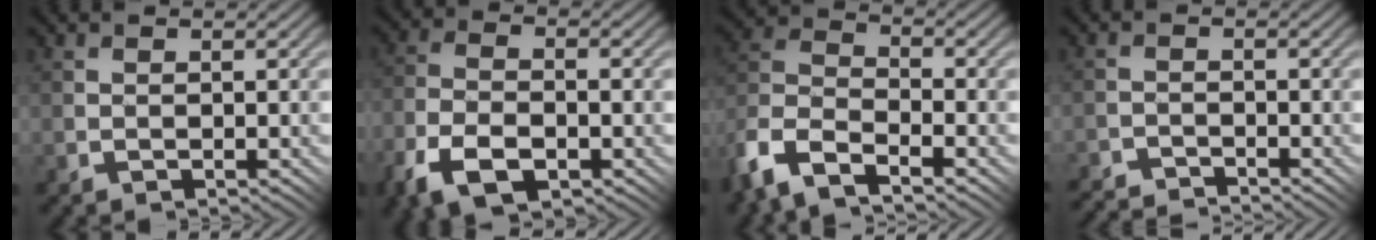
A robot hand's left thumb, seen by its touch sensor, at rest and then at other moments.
{"total": 9.3, "force": [-5.0, 4.8, 6.2], "torque": [-0.148, -0.021, -0.092]}
{"total": 10.3, "force": [-7.4, 4.2, 5.9], "torque": [-0.136, -0.013, -0.152]}
{"total": 4.0, "force": [-4.0, 0.2, 0.1], "torque": [-0.001, 0.002, -0.076]}